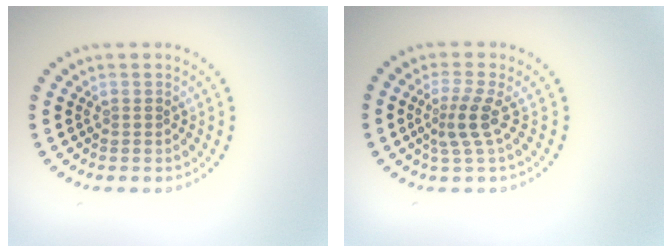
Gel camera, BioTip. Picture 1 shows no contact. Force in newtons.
{"total": 2.6, "press": 1.8, "slide": 1.8}